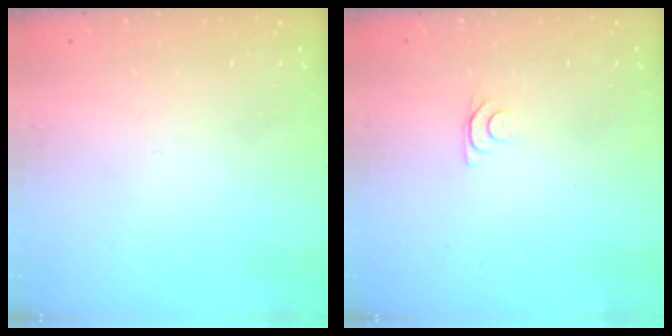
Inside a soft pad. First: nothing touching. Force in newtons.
{"total": 4.2, "press": 4.1, "slide": 0.5}